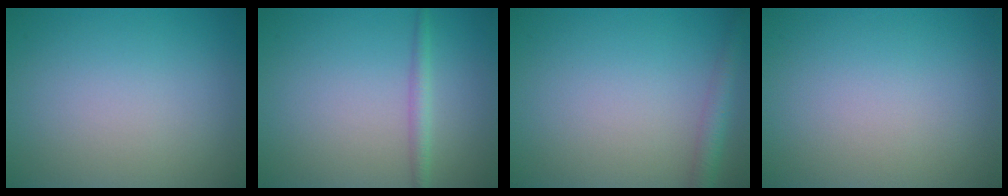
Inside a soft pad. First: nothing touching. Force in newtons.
{"total": 1.6, "press": 1.6, "slide": 0.1}
{"total": 2.2, "press": 2.2, "slide": 0.1}
{"total": 0.0}